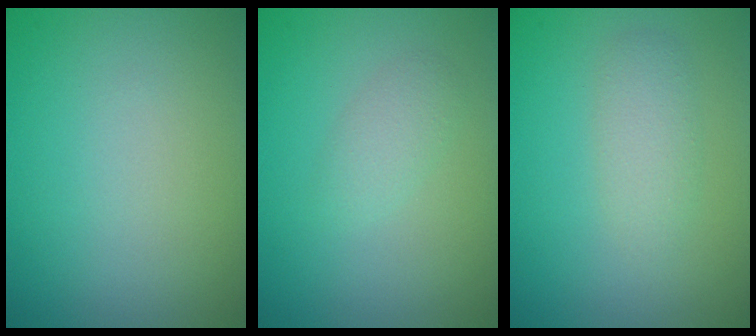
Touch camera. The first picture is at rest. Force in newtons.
{"total": 1.5, "press": 1.5, "slide": 0.0}
{"total": 2.1, "press": 2.1, "slide": 0.0}